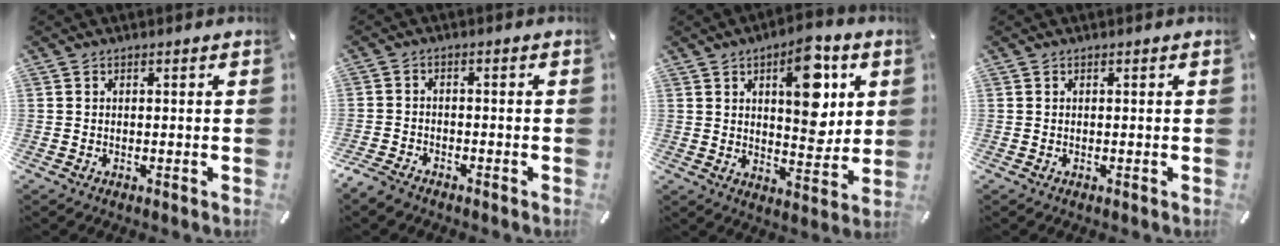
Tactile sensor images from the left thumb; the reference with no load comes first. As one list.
[{"total": 3.1, "force": [-2.8, 1.2, 0.7], "torque": [-0.031, 0.013, -0.061]}, {"total": 14.1, "force": [5.6, 7.0, 10.8], "torque": [-0.131, -0.026, 0.090]}, {"total": 0.0}]